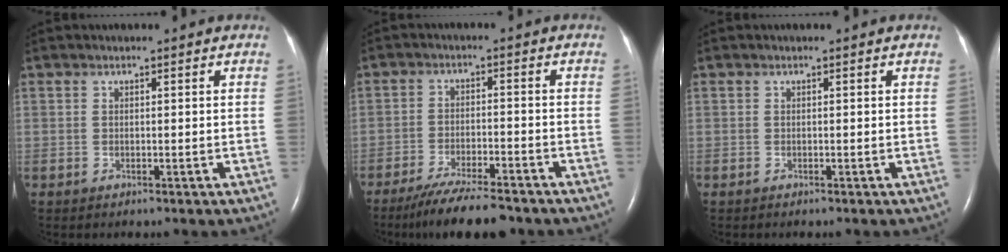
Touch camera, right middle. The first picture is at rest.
{"total": 10.0, "force": [-8.4, 1.0, 5.3], "torque": [-0.086, -0.026, -0.136]}
{"total": 0.0}